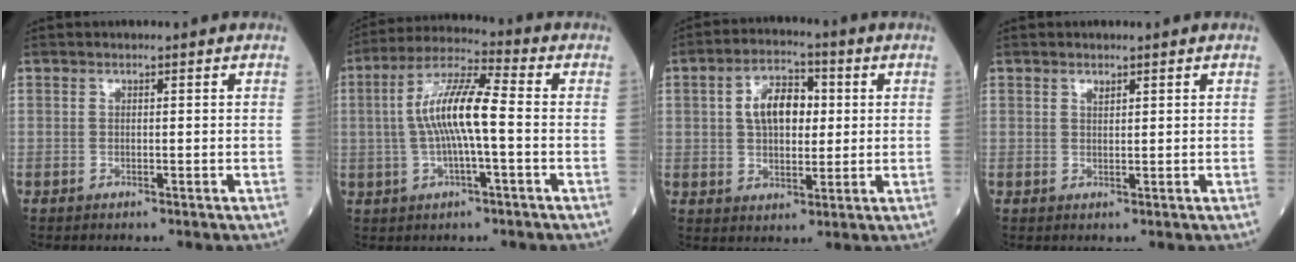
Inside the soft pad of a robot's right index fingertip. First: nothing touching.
{"total": 10.4, "force": [-0.4, 1.5, 10.3], "torque": [-0.199, 0.017, -0.014]}
{"total": 8.3, "force": [1.5, 4.6, 6.8], "torque": [-0.122, 0.020, 0.026]}
{"total": 0.8, "force": [0.6, 0.3, 0.4], "torque": [-0.009, -0.004, 0.012]}